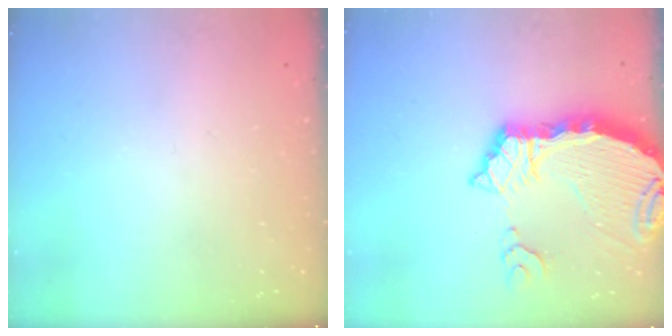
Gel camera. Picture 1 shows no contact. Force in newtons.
{"total": 7.2, "press": 7.1, "slide": 0.8}